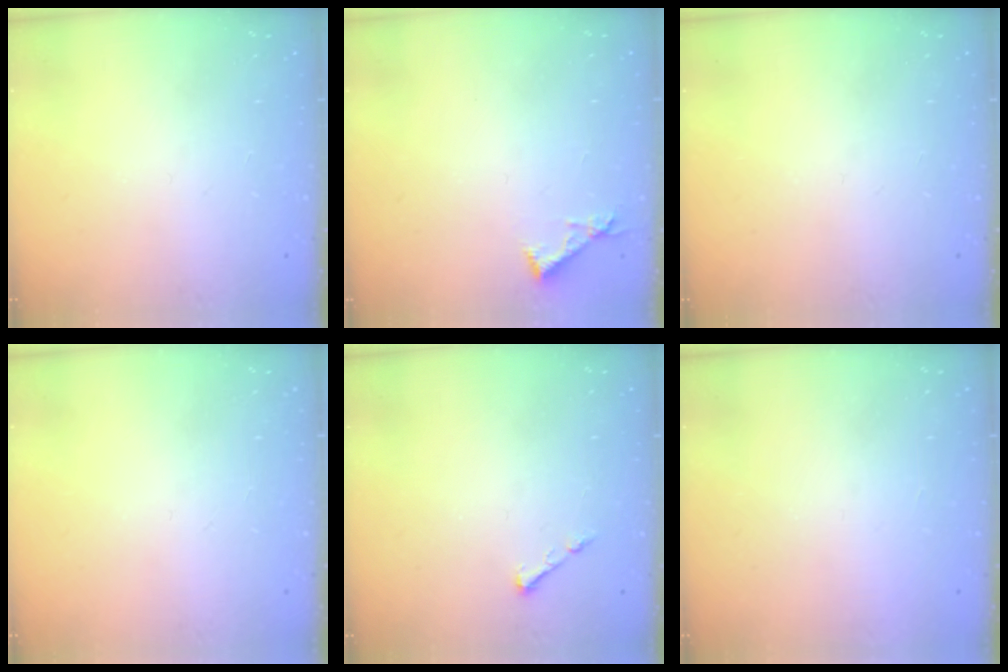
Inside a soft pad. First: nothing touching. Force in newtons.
{"total": 4.2, "press": 4.2, "slide": 0.4}
{"total": 0.0}
{"total": 0.0}
{"total": 3.2, "press": 3.1, "slide": 0.5}
{"total": 1.6, "press": 1.6, "slide": 0.1}